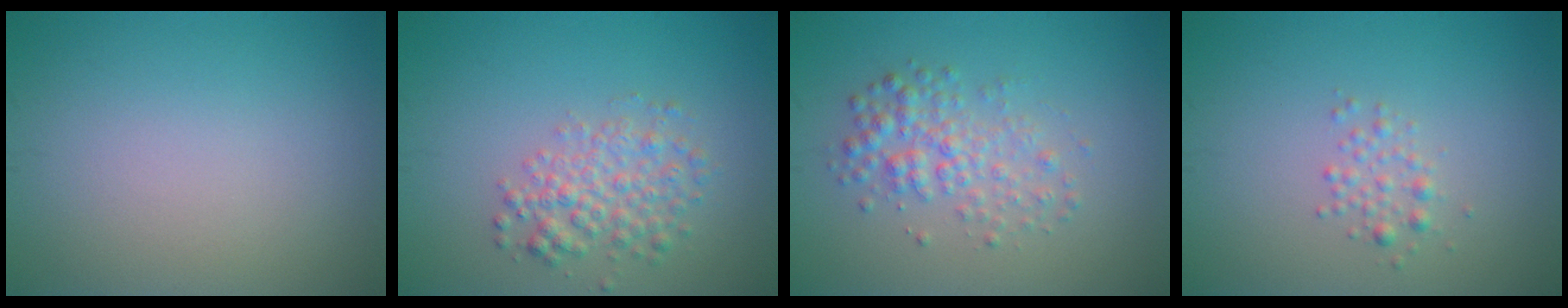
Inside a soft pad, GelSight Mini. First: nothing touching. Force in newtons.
{"total": 3.3, "press": 3.3, "slide": 0.1}
{"total": 3.1, "press": 3.1, "slide": 0.0}
{"total": 1.4, "press": 1.4, "slide": 0.1}